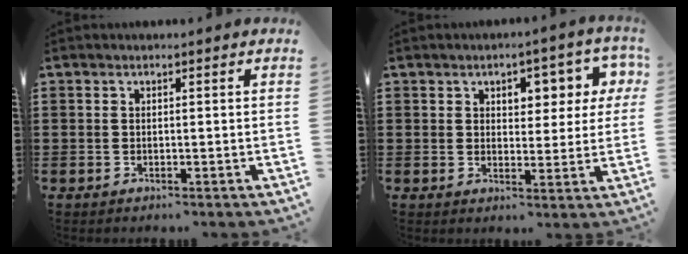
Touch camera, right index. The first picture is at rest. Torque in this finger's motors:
{"motor_torque": [0.93, 0.29, 0.50, 0.05]}